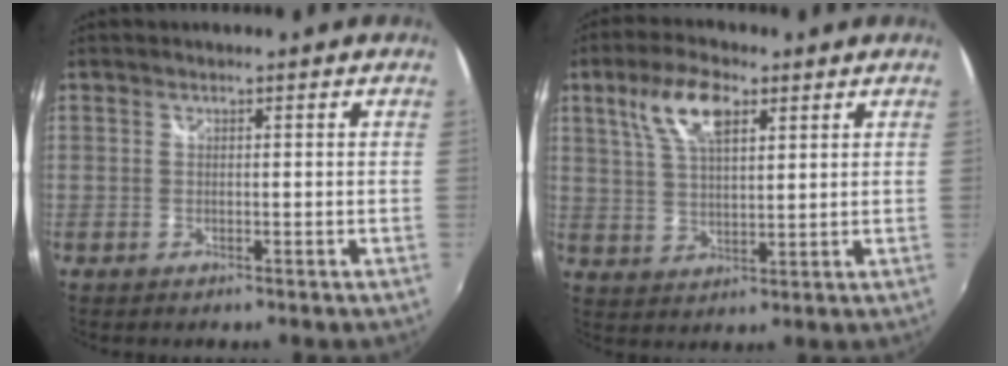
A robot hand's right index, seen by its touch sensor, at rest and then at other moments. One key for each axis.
{"total": 9.4, "fx": 4.5, "fy": 3.9, "fz": 7.2, "tx": -0.140, "ty": 0.017, "tz": 0.087}